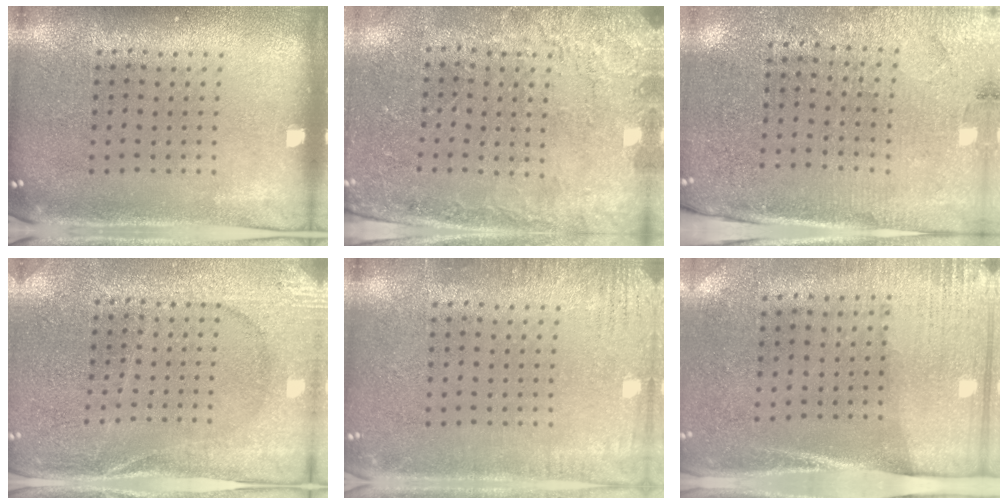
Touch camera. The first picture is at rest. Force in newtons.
{"total": 2.5, "press": 2.3, "slide": 0.8}
{"total": 3.0, "press": 2.9, "slide": 0.8}
{"total": 2.7, "press": 2.7, "slide": 0.3}
{"total": 2.3, "press": 2.2, "slide": 0.4}
{"total": 2.7, "press": 2.4, "slide": 1.4}